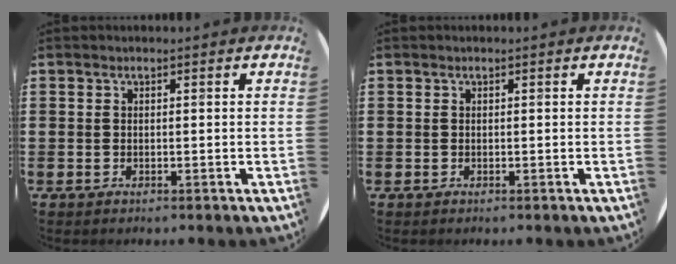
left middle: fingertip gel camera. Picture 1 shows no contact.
{"total": 0.0}